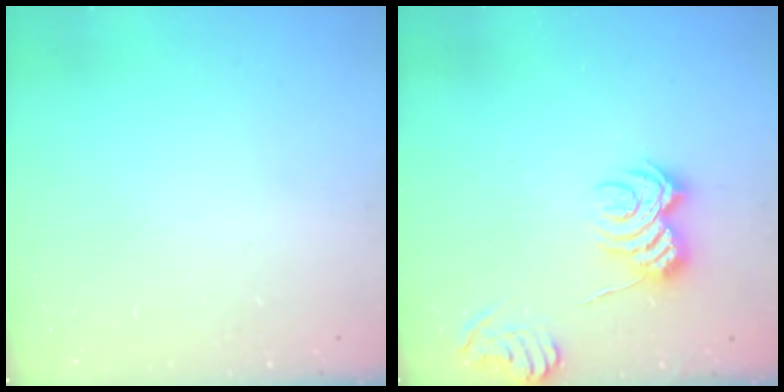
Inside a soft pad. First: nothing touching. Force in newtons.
{"total": 5.4, "press": 5.3, "slide": 1.0}